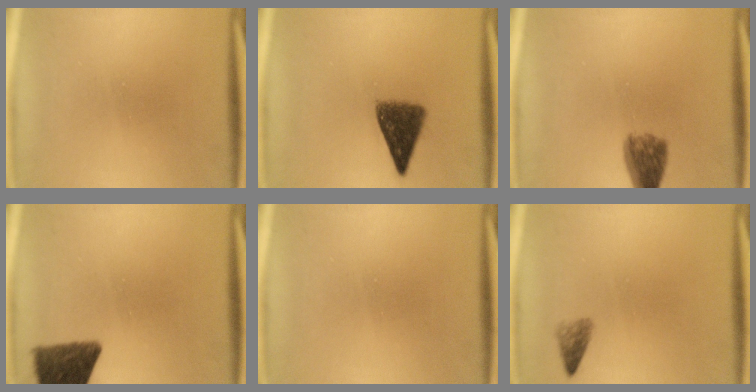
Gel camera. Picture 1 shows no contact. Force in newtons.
{"total": 7.5}
{"total": 4.6}
{"total": 10.2}
{"total": 0.0}
{"total": 1.7}